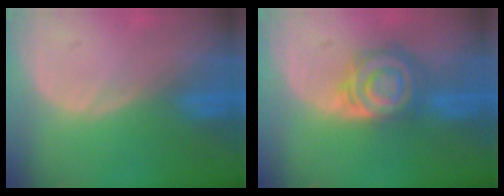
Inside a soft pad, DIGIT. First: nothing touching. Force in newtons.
{"total": 8.0, "press": 7.1, "slide": 3.7}